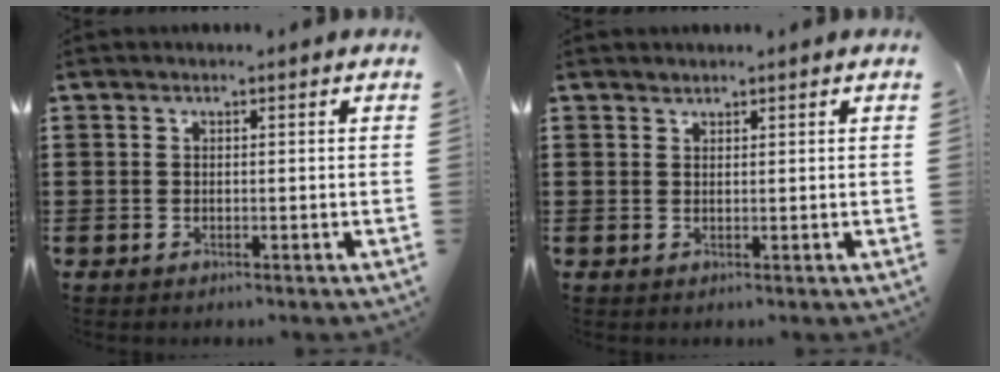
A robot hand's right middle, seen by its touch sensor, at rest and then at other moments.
{"total": 0.8, "force": [0.8, 0.3, -0.1], "torque": [0.000, 0.001, 0.016]}